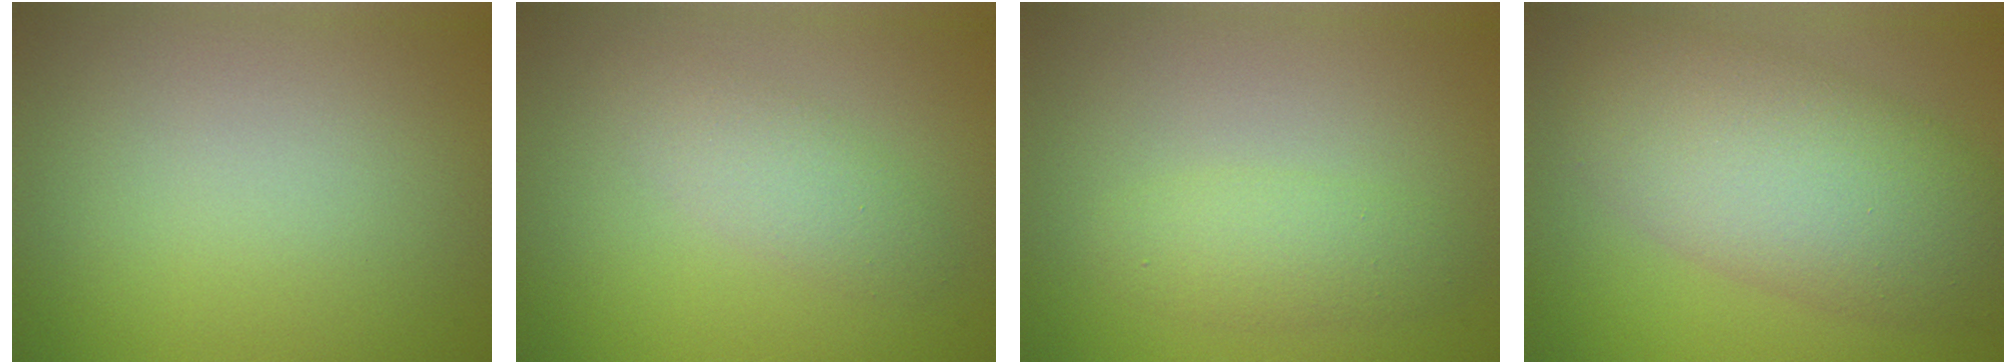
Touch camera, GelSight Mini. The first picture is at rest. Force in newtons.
{"total": 2.3, "press": 2.3, "slide": 0.0}
{"total": 2.3, "press": 2.3, "slide": 0.0}
{"total": 9.3, "press": 9.3, "slide": 0.6}